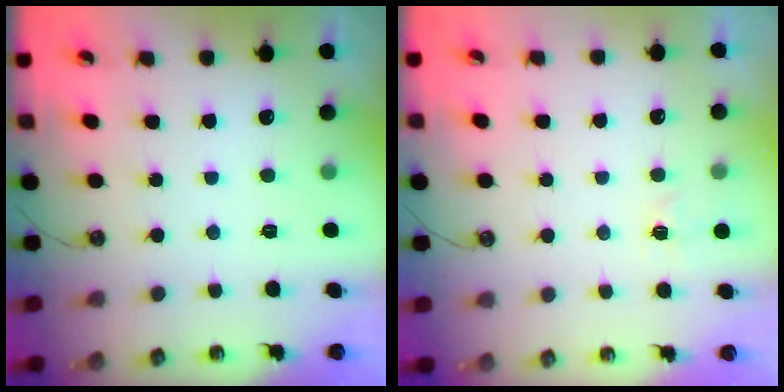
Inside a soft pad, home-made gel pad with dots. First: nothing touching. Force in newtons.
{"total": 2.6, "press": 2.6, "slide": 0.4}